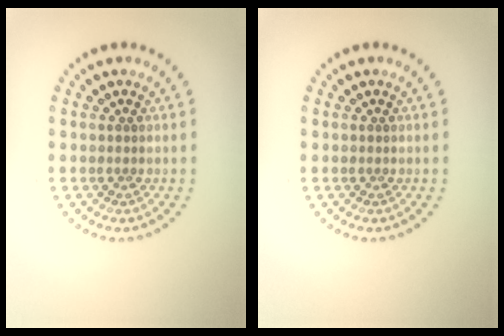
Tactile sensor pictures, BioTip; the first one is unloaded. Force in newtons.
{"total": 0.0}